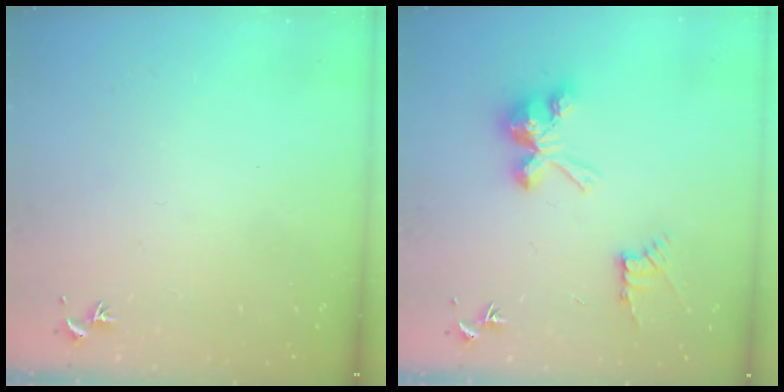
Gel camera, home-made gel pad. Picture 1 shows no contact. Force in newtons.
{"total": 9.8, "press": 9.8, "slide": 0.2}